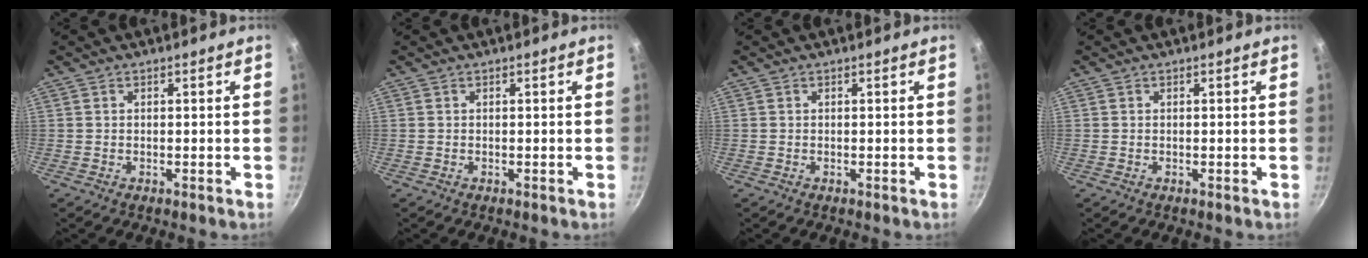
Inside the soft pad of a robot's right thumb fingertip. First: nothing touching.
{"total": 0.0}
{"total": 0.0}
{"total": 0.0}